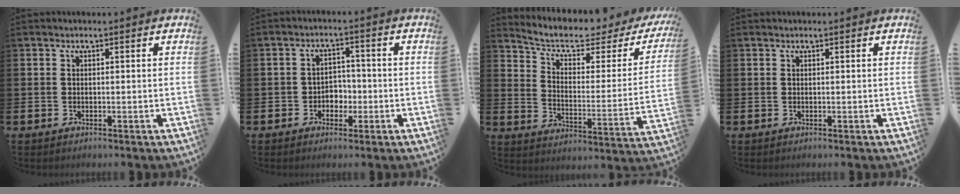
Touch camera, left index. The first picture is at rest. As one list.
[{"total": 2.8, "force": [-1.2, 2.3, 1.0], "torque": [-0.026, 0.007, -0.030]}, {"total": 6.4, "force": [4.9, 2.2, 3.3], "torque": [-0.089, -0.038, 0.077]}, {"total": 0.0}]